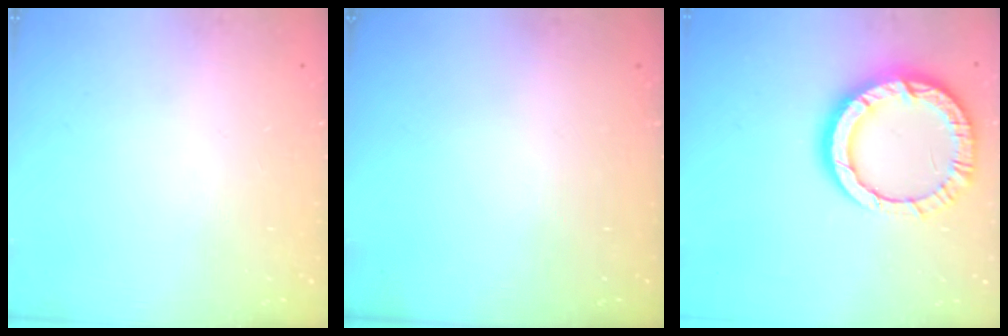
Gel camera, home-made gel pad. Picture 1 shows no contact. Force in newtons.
{"total": 0.0}
{"total": 14.0, "press": 14.0, "slide": 1.3}